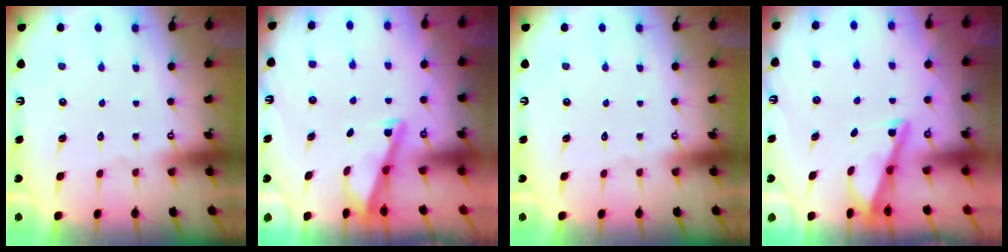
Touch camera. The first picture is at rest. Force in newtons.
{"total": 2.9, "press": 2.8, "slide": 0.4}
{"total": 0.0}
{"total": 2.9, "press": 2.9, "slide": 0.3}